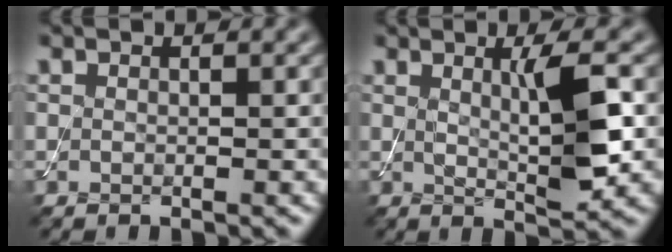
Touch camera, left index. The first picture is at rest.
{"total": 4.3, "force": [0.7, 0.7, 4.2], "torque": [-0.071, -0.008, 0.016]}